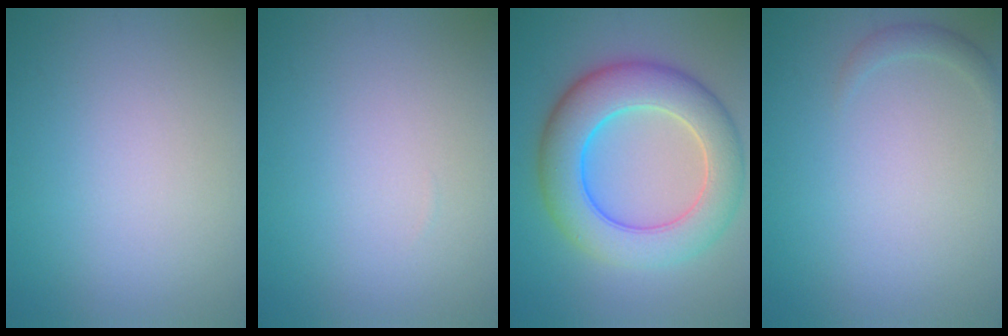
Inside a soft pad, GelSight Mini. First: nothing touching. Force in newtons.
{"total": 0.0}
{"total": 9.2, "press": 9.2, "slide": 0.1}
{"total": 1.1, "press": 1.1, "slide": 0.0}